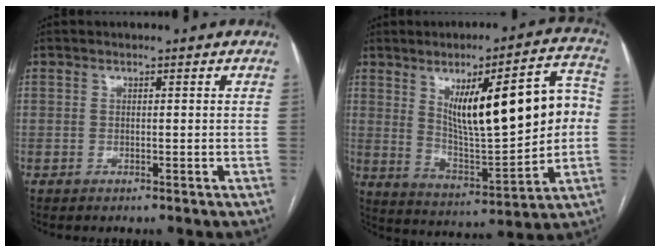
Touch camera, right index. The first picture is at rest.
{"total": 19.5, "force": [3.2, 4.6, 18.7], "torque": [-0.280, 0.021, 0.063]}